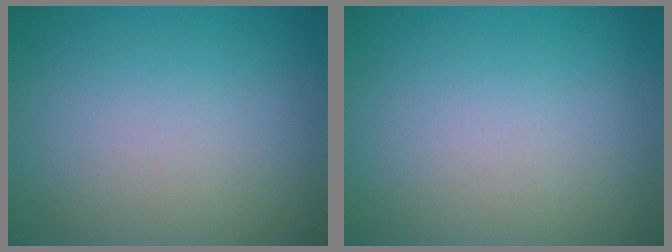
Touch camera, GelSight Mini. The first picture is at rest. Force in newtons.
{"total": 0.0}